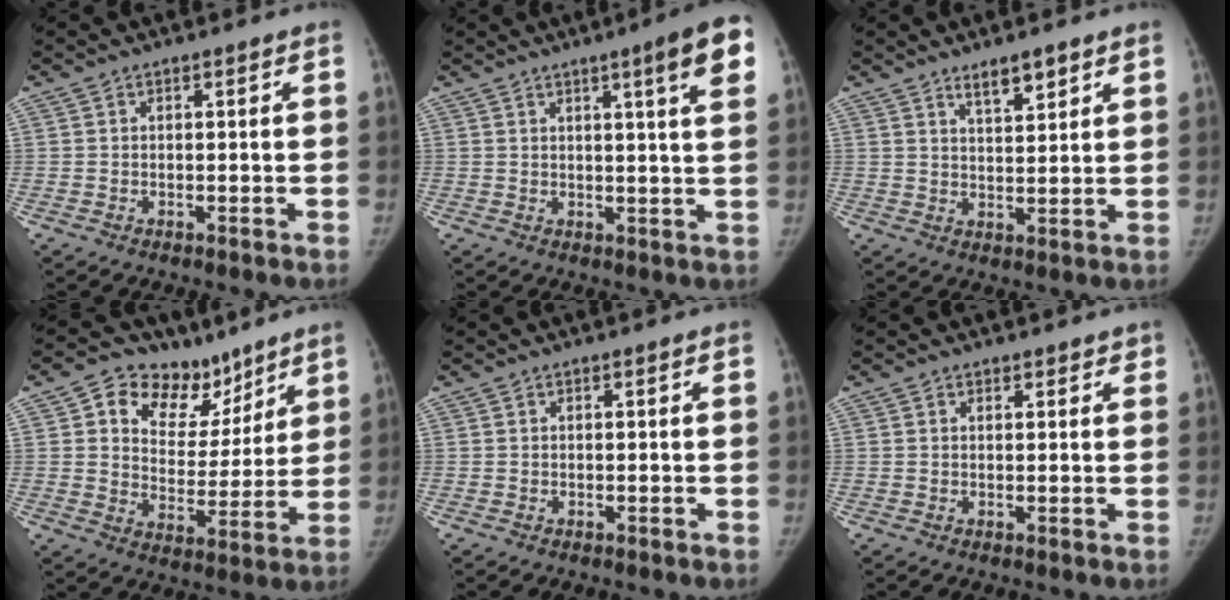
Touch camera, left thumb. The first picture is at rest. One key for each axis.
{"total": 8.2, "fx": 3.8, "fy": 0.5, "fz": 7.3, "tx": -0.089, "ty": -0.012, "tz": 0.045}
{"total": 4.6, "fx": 3.4, "fy": 1.4, "fz": 2.8, "tx": -0.032, "ty": -0.027, "tz": 0.059}
{"total": 15.6, "fx": 9.5, "fy": 10.6, "fz": 6.4, "tx": -0.034, "ty": -0.036, "tz": 0.153}
{"total": 0.0}
{"total": 1.4, "fx": 1.0, "fy": 0.9, "fz": -0.1, "tx": 0.024, "ty": -0.005, "tz": 0.008}